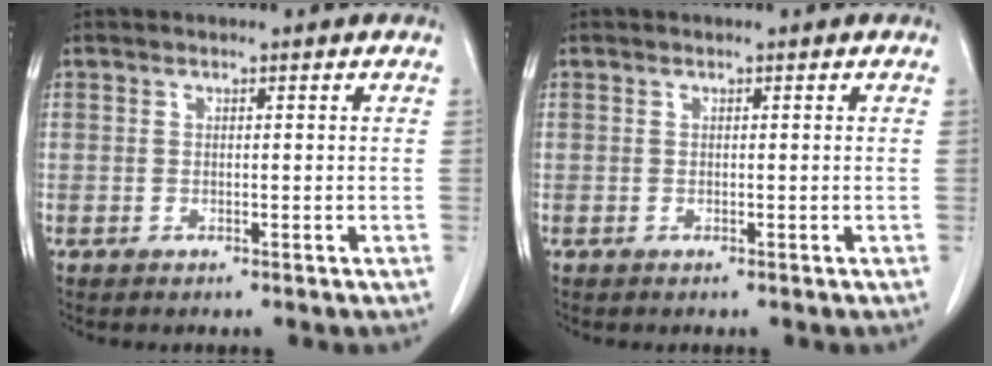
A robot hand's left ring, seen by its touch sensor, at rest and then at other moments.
{"total": 0.0}